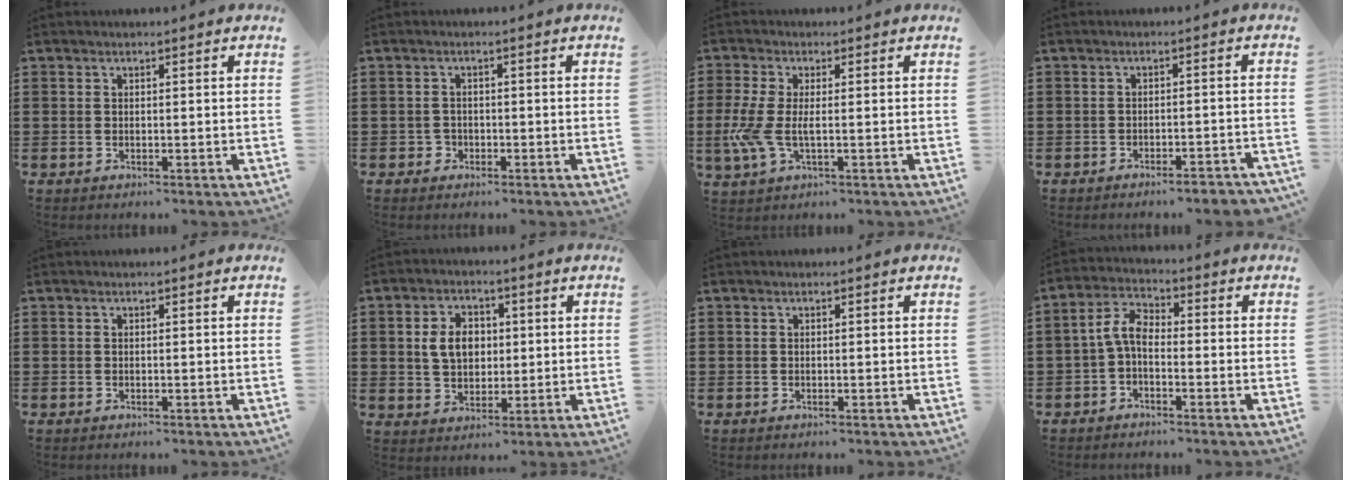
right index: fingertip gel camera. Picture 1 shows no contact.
{"total": 1.3, "force": [-0.8, 1.1, 0.1], "torque": [-0.007, 0.000, -0.019]}
{"total": 5.7, "force": [-0.9, 2.2, 5.2], "torque": [-0.126, -0.011, -0.020]}
{"total": 2.3, "force": [-2.1, 0.1, 0.9], "torque": [-0.017, 0.001, -0.043]}
{"total": 0.0}
{"total": 6.0, "force": [0.8, 4.4, 4.0], "torque": [-0.089, 0.010, 0.008]}
{"total": 0.0}
{"total": 4.5, "force": [-0.9, 2.3, 3.8], "torque": [-0.095, 0.005, -0.025]}